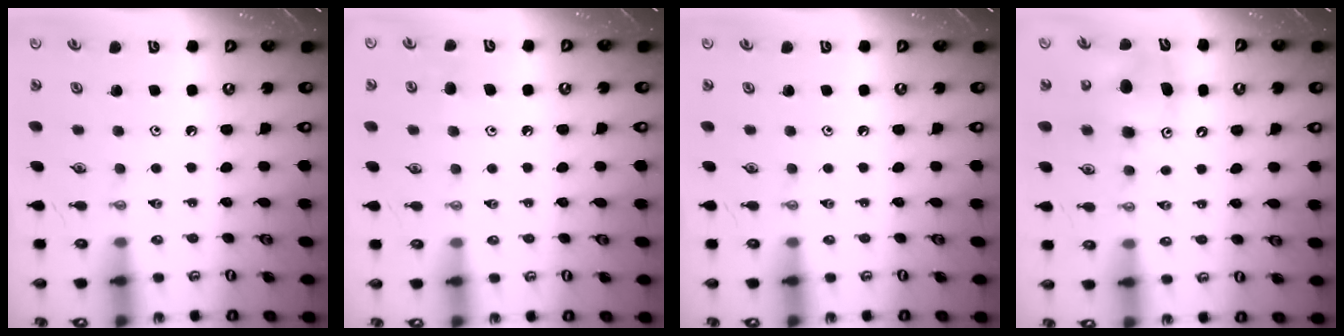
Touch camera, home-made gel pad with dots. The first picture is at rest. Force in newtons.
{"total": 5.5, "press": 5.4, "slide": 1.2}
{"total": 0.0}
{"total": 9.1, "press": 9.0, "slide": 1.8}